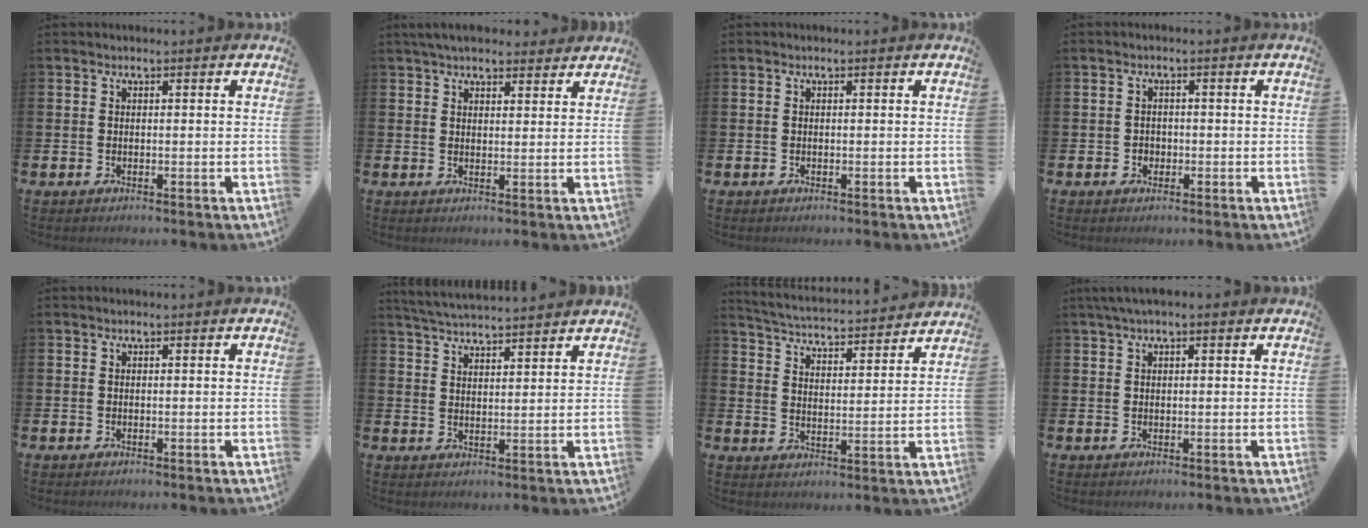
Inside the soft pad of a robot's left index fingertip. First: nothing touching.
{"total": 4.5, "force": [4.2, 1.3, 1.1], "torque": [-0.027, -0.009, 0.077]}
{"total": 0.0}
{"total": 1.3, "force": [-0.3, 1.3, 0.3], "torque": [-0.004, 0.005, -0.010]}
{"total": 0.0}
{"total": 4.6, "force": [4.6, 0.0, 0.4], "torque": [-0.027, -0.024, 0.085]}
{"total": 4.6, "force": [4.6, 0.3, 0.5], "torque": [-0.035, -0.040, 0.076]}
{"total": 1.8, "force": [1.2, 0.4, 1.3], "torque": [-0.022, 0.004, 0.020]}